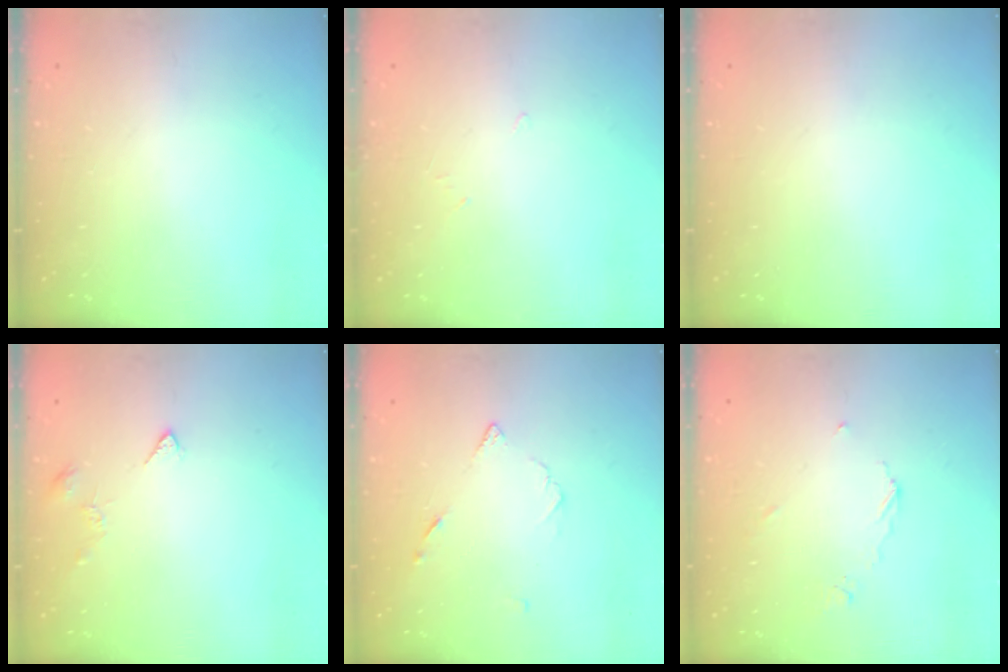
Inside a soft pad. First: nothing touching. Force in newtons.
{"total": 2.6, "press": 2.6, "slide": 0.3}
{"total": 0.0}
{"total": 2.1, "press": 2.0, "slide": 0.4}
{"total": 5.7, "press": 5.6, "slide": 0.7}
{"total": 4.3, "press": 4.3, "slide": 0.6}